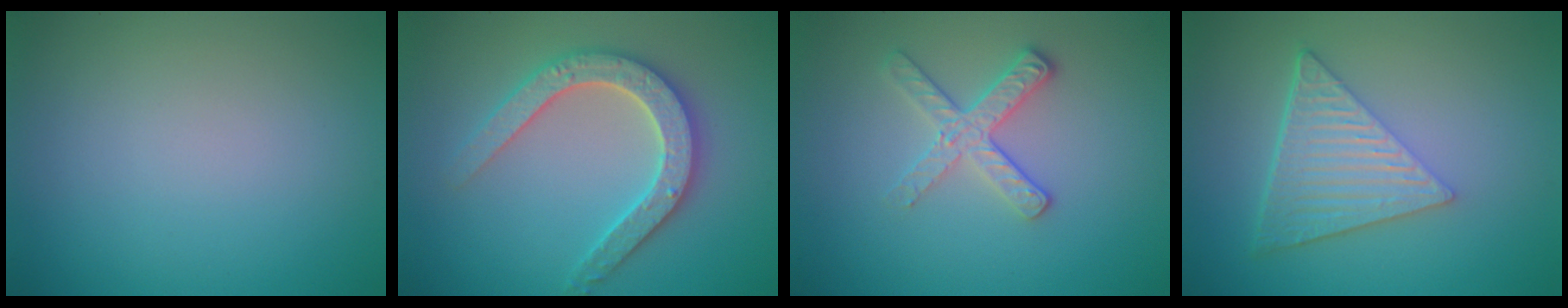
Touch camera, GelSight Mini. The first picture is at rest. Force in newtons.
{"total": 4.9, "press": 4.9, "slide": 0.9}
{"total": 2.7, "press": 2.4, "slide": 1.2}
{"total": 6.4, "press": 4.4, "slide": 4.6}